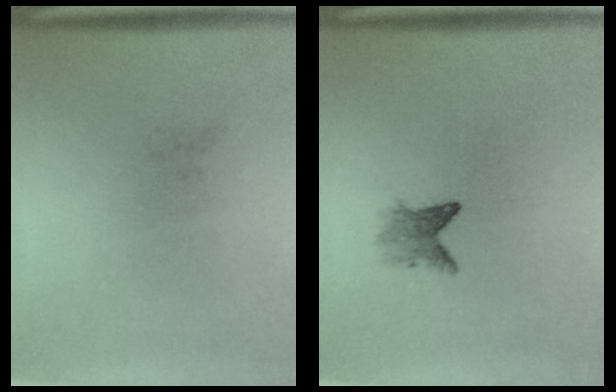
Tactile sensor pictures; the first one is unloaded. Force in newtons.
{"total": 2.2}